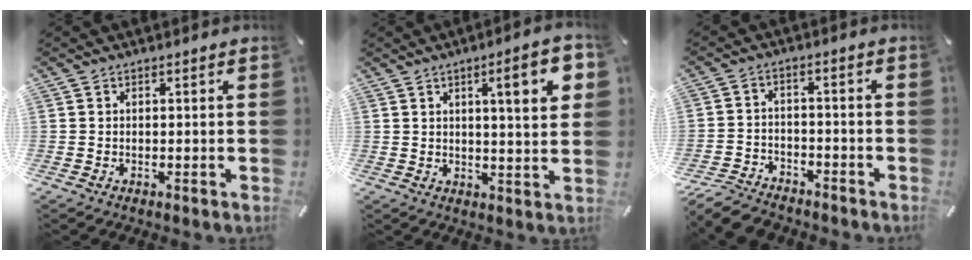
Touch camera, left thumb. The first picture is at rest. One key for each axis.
{"total": 11.2, "fx": 4.3, "fy": 2.2, "fz": 10.1, "tx": -0.139, "ty": -0.013, "tz": 0.058}
{"total": 7.6, "fx": -6.8, "fy": 2.9, "fz": 2.0, "tx": -0.041, "ty": 0.035, "tz": -0.133}